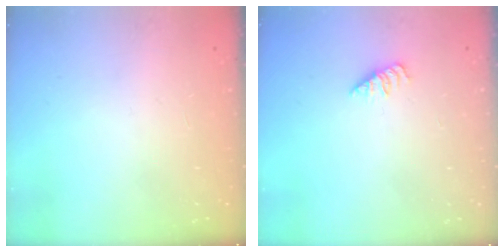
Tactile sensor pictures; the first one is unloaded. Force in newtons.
{"total": 1.4, "press": 1.3, "slide": 0.3}